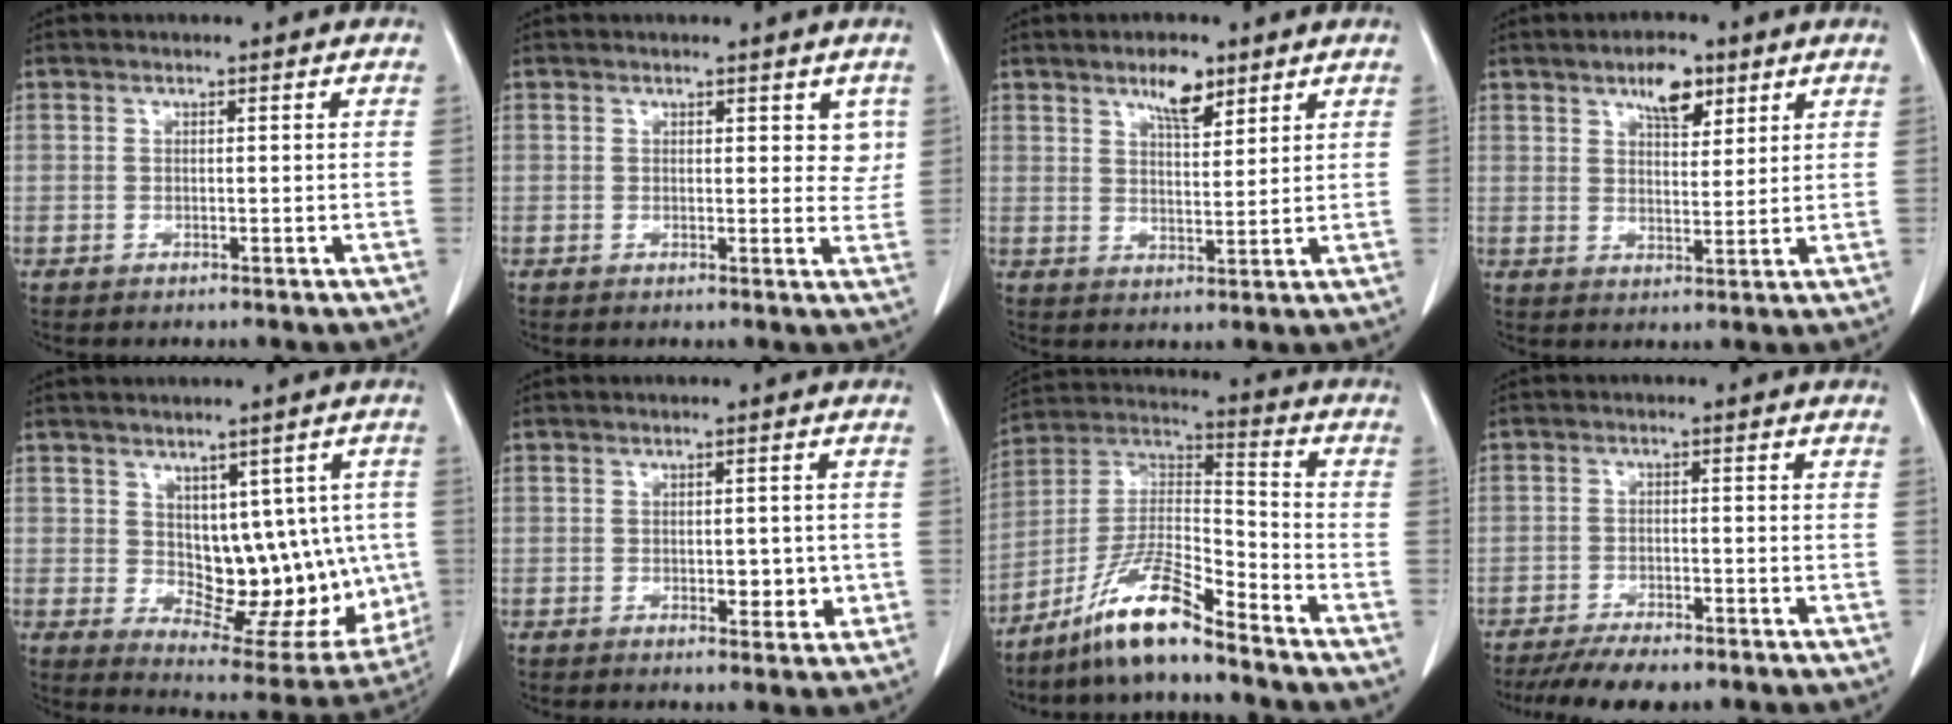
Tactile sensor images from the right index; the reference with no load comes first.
{"total": 3.0, "force": [1.6, 1.7, 1.8], "torque": [-0.007, -0.008, 0.017]}
{"total": 5.2, "force": [3.5, 1.7, 3.4], "torque": [-0.061, 0.001, 0.059]}
{"total": 5.7, "force": [3.5, 2.4, 3.9], "torque": [-0.064, 0.002, 0.057]}
{"total": 13.8, "force": [0.5, 7.2, 11.8], "torque": [-0.130, 0.004, 0.032]}
{"total": 3.5, "force": [-0.5, 1.8, 2.9], "torque": [-0.029, -0.002, -0.002]}
{"total": 12.0, "force": [-9.2, 0.8, 7.6], "torque": [-0.154, 0.004, -0.173]}
{"total": 7.0, "force": [-5.7, 2.0, 3.6], "torque": [-0.051, -0.010, -0.092]}